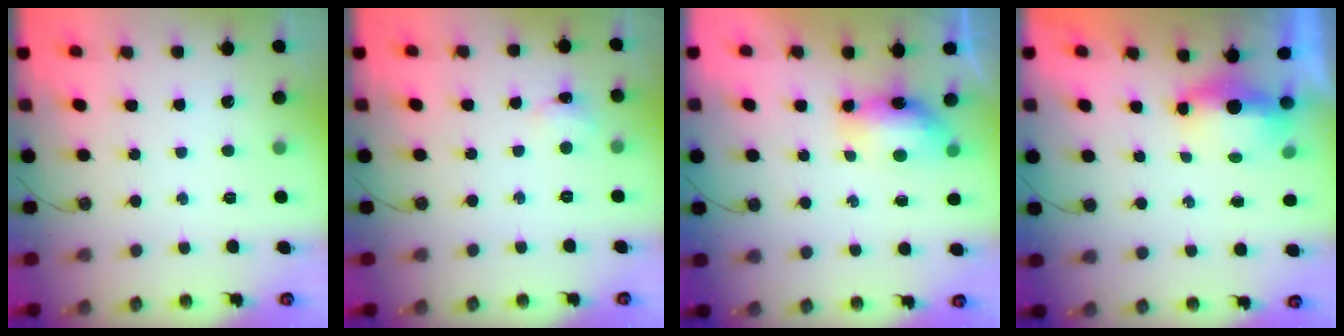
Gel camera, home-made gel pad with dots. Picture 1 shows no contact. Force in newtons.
{"total": 2.5, "press": 2.4, "slide": 0.5}
{"total": 7.8, "press": 7.7, "slide": 1.1}
{"total": 9.6, "press": 6.1, "slide": 7.4}